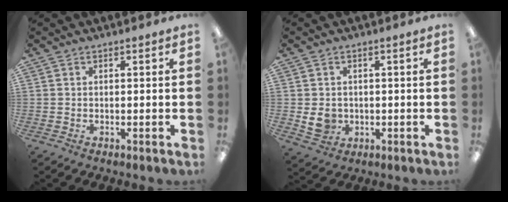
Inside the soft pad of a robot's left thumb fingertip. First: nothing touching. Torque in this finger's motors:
{"motor_torque": [-0.23, 0.24, 0.58, -0.13, 0.02]}